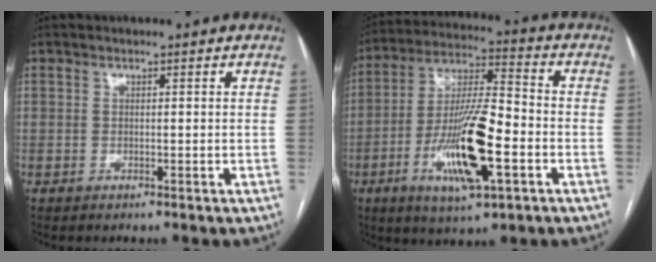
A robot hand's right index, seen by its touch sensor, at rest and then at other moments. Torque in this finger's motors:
{"motor_torque": [2.07, -0.06, 0.84, 0.21]}